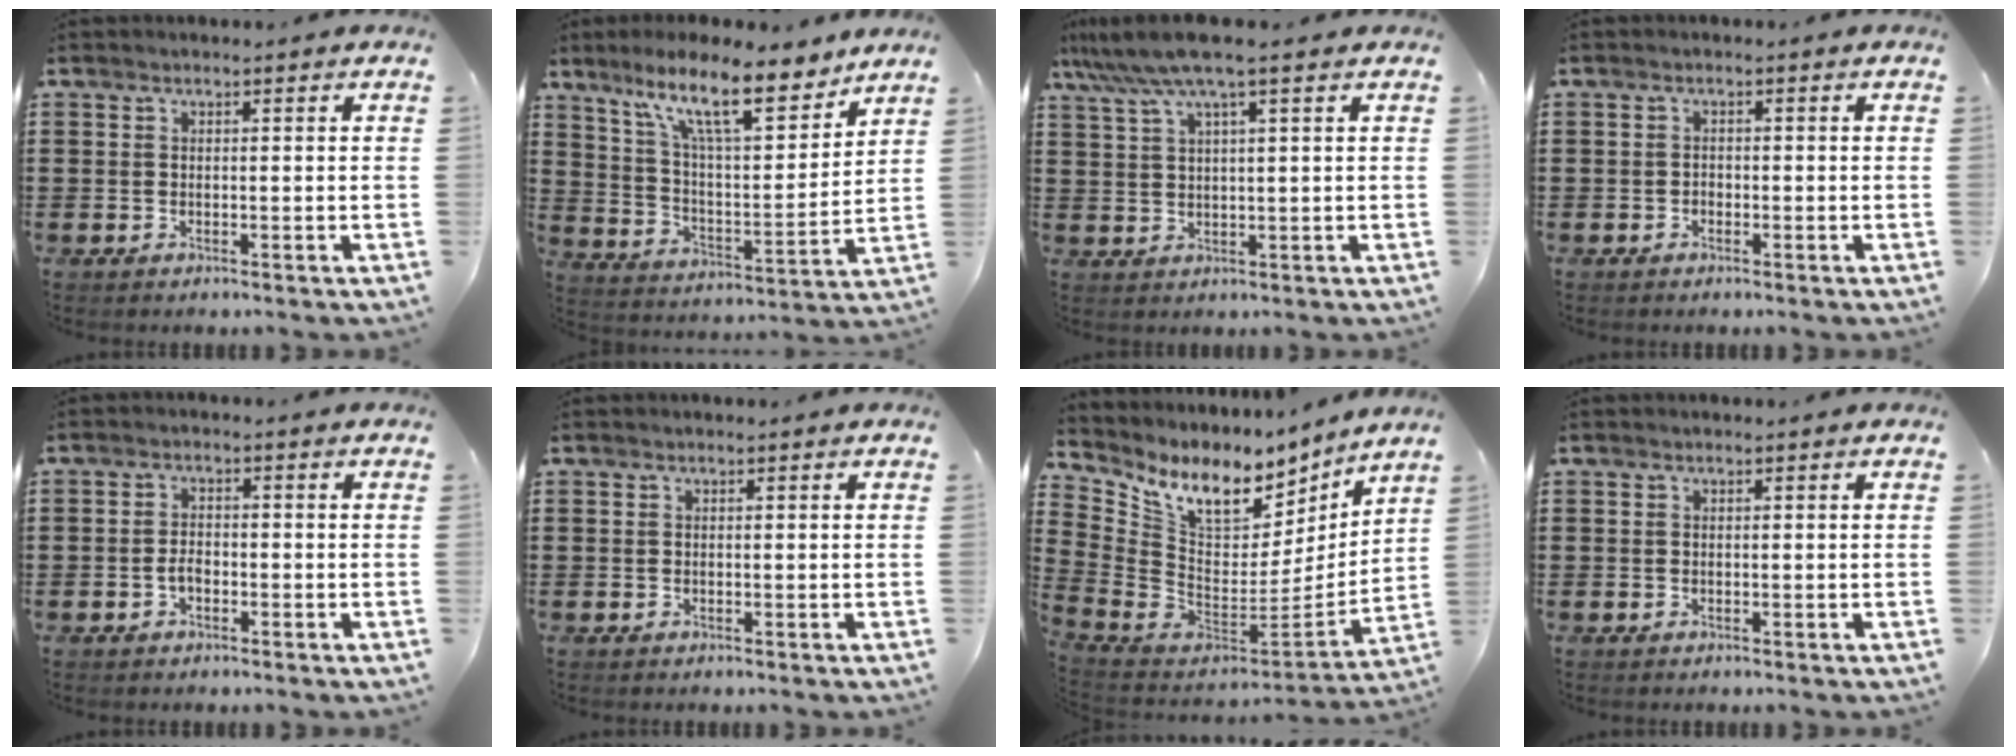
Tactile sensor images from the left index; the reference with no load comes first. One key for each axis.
{"total": 14.3, "fx": 10.1, "fy": 2.9, "fz": 9.6, "tx": -0.196, "ty": -0.035, "tz": 0.171}
{"total": 6.7, "fx": 4.3, "fy": 0.4, "fz": 5.1, "tx": -0.119, "ty": -0.006, "tz": 0.073}
{"total": 0.0}
{"total": 2.1, "fx": -0.8, "fy": 1.1, "fz": 1.6, "tx": -0.041, "ty": 0.000, "tz": -0.018}
{"total": 0.0}
{"total": 10.3, "fx": 6.9, "fy": 5.3, "fz": 5.6, "tx": -0.130, "ty": -0.048, "tz": 0.125}
{"total": 0.0}